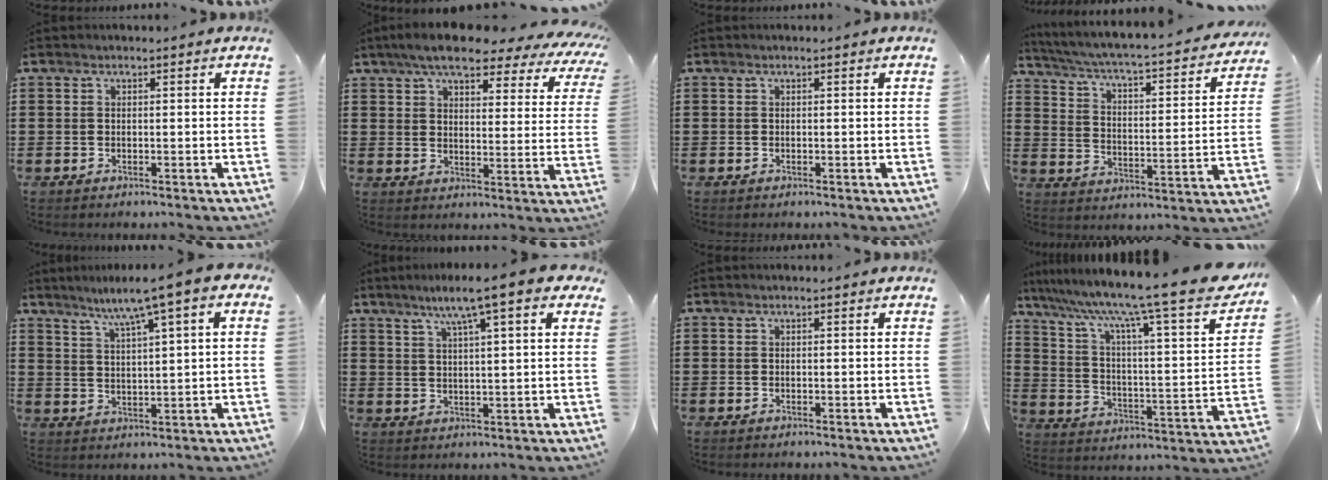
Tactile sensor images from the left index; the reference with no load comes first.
{"total": 7.3, "force": [6.4, 1.6, 3.2], "torque": [-0.083, -0.029, 0.109]}
{"total": 0.0}
{"total": 3.3, "force": [2.8, -0.1, 1.8], "torque": [-0.053, -0.036, 0.034]}
{"total": 5.9, "force": [3.9, -0.1, 4.4], "torque": [-0.099, -0.017, 0.060]}
{"total": 8.1, "force": [5.4, 0.6, 6.0], "torque": [-0.123, -0.006, 0.089]}
{"total": 0.0}
{"total": 12.9, "force": [10.1, 0.1, 8.0], "torque": [-0.170, -0.075, 0.155]}